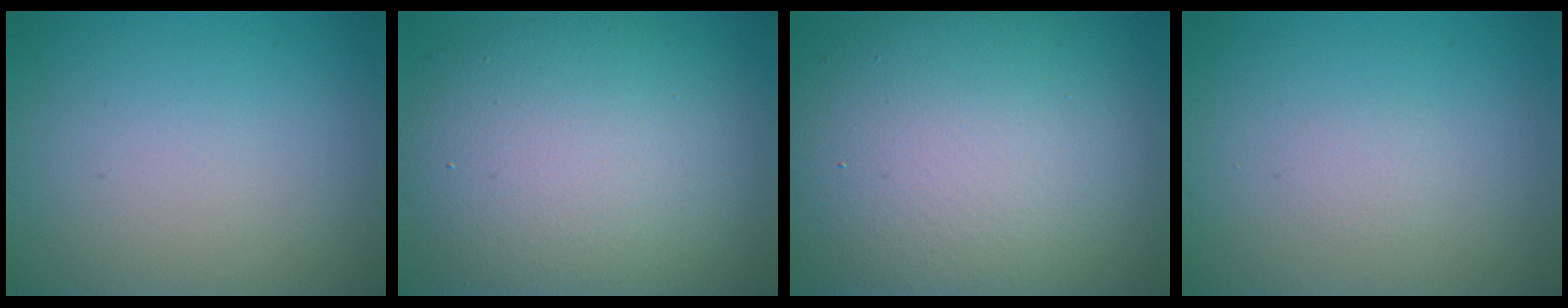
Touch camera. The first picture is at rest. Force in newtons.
{"total": 12.1, "press": 12.1, "slide": 0.5}
{"total": 15.4, "press": 15.3, "slide": 1.0}
{"total": 0.6, "press": 0.6, "slide": 0.1}